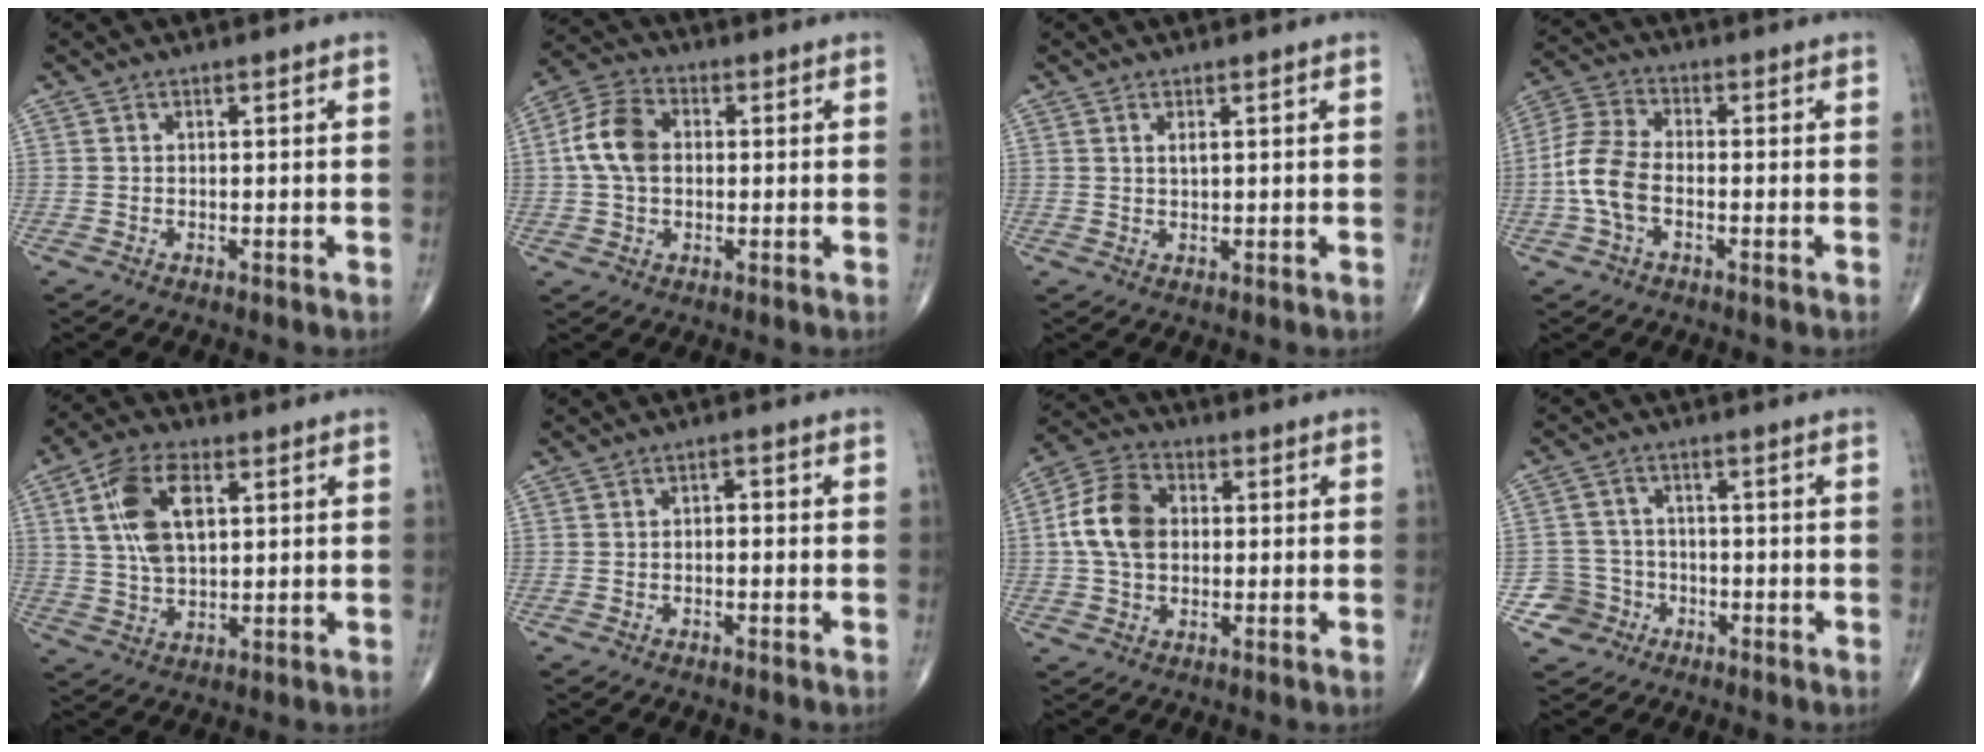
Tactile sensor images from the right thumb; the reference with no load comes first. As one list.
[{"total": 9.0, "force": [0.8, 6.3, 6.4], "torque": [-0.123, 0.020, 0.008]}, {"total": 1.3, "force": [0.7, 0.4, 1.0], "torque": [-0.018, -0.002, 0.013]}, {"total": 8.0, "force": [-1.7, 4.5, 6.3], "torque": [-0.146, 0.019, -0.038]}, {"total": 12.3, "force": [3.7, 6.4, 9.8], "torque": [-0.184, 0.000, 0.070]}, {"total": 1.5, "force": [-0.2, 0.9, 1.1], "torque": [-0.009, 0.009, -0.008]}, {"total": 10.6, "force": [0.8, 7.6, 7.3], "torque": [-0.132, 0.019, 0.008]}, {"total": 5.4, "force": [-2.4, 4.9, -0.3], "torque": [0.039, 0.019, -0.044]}]